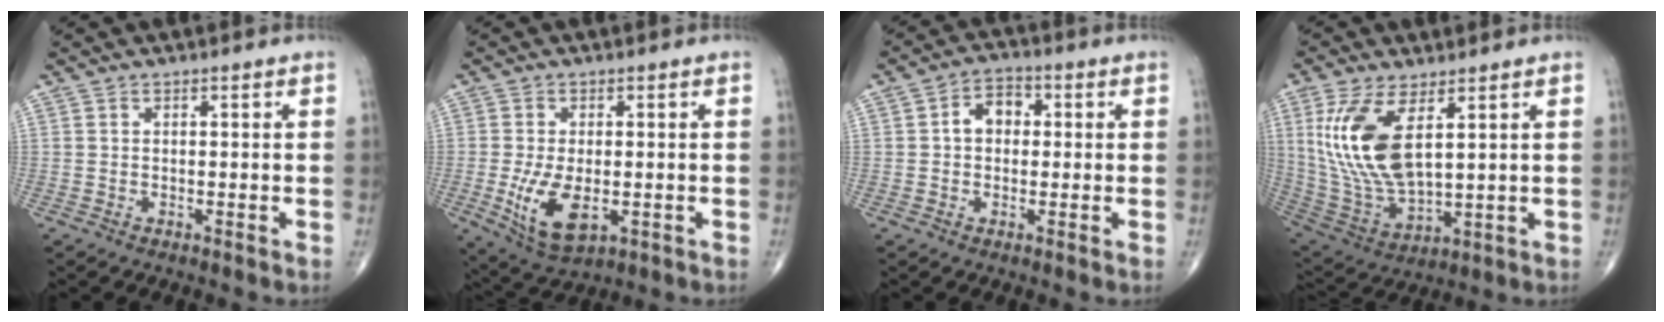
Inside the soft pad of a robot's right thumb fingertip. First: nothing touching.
{"total": 9.3, "force": [-1.9, 4.8, 7.7], "torque": [-0.146, -0.016, -0.021]}
{"total": 5.5, "force": [0.5, 4.1, 3.6], "torque": [-0.043, 0.017, -0.001]}
{"total": 15.5, "force": [4.9, 6.8, 13.1], "torque": [-0.270, -0.026, 0.112]}